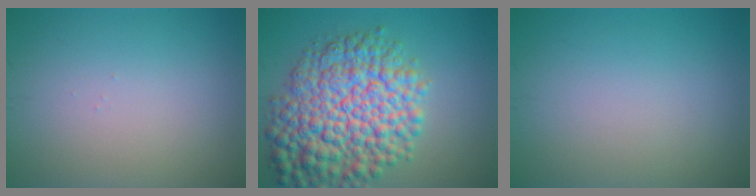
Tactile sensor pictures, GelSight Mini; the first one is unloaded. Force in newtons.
{"total": 10.7, "press": 10.7, "slide": 0.3}
{"total": 0.0}